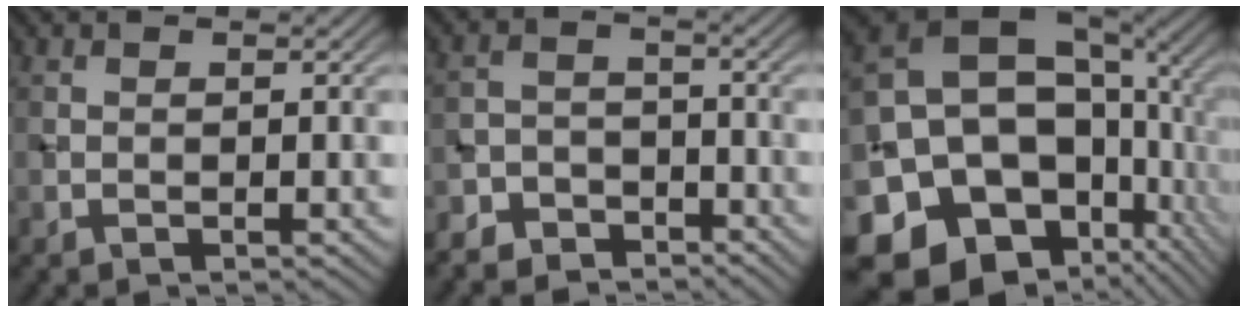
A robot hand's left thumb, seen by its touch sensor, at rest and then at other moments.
{"total": 6.2, "force": [-5.4, 2.8, 1.2], "torque": [-0.020, 0.000, -0.102]}
{"total": 21.4, "force": [-1.4, 17.2, 12.7], "torque": [-0.272, -0.017, 0.000]}